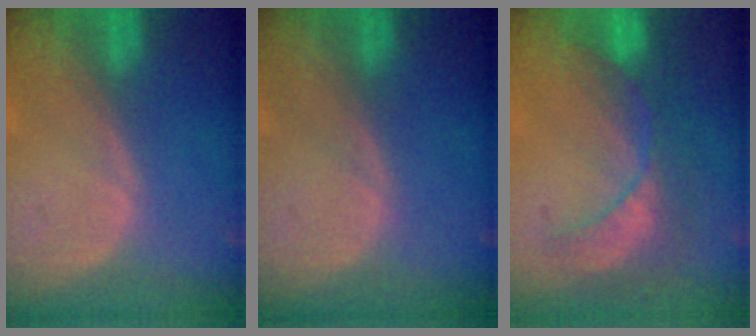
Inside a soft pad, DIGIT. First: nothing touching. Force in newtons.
{"total": 0.0}
{"total": 9.0, "press": 7.7, "slide": 4.5}